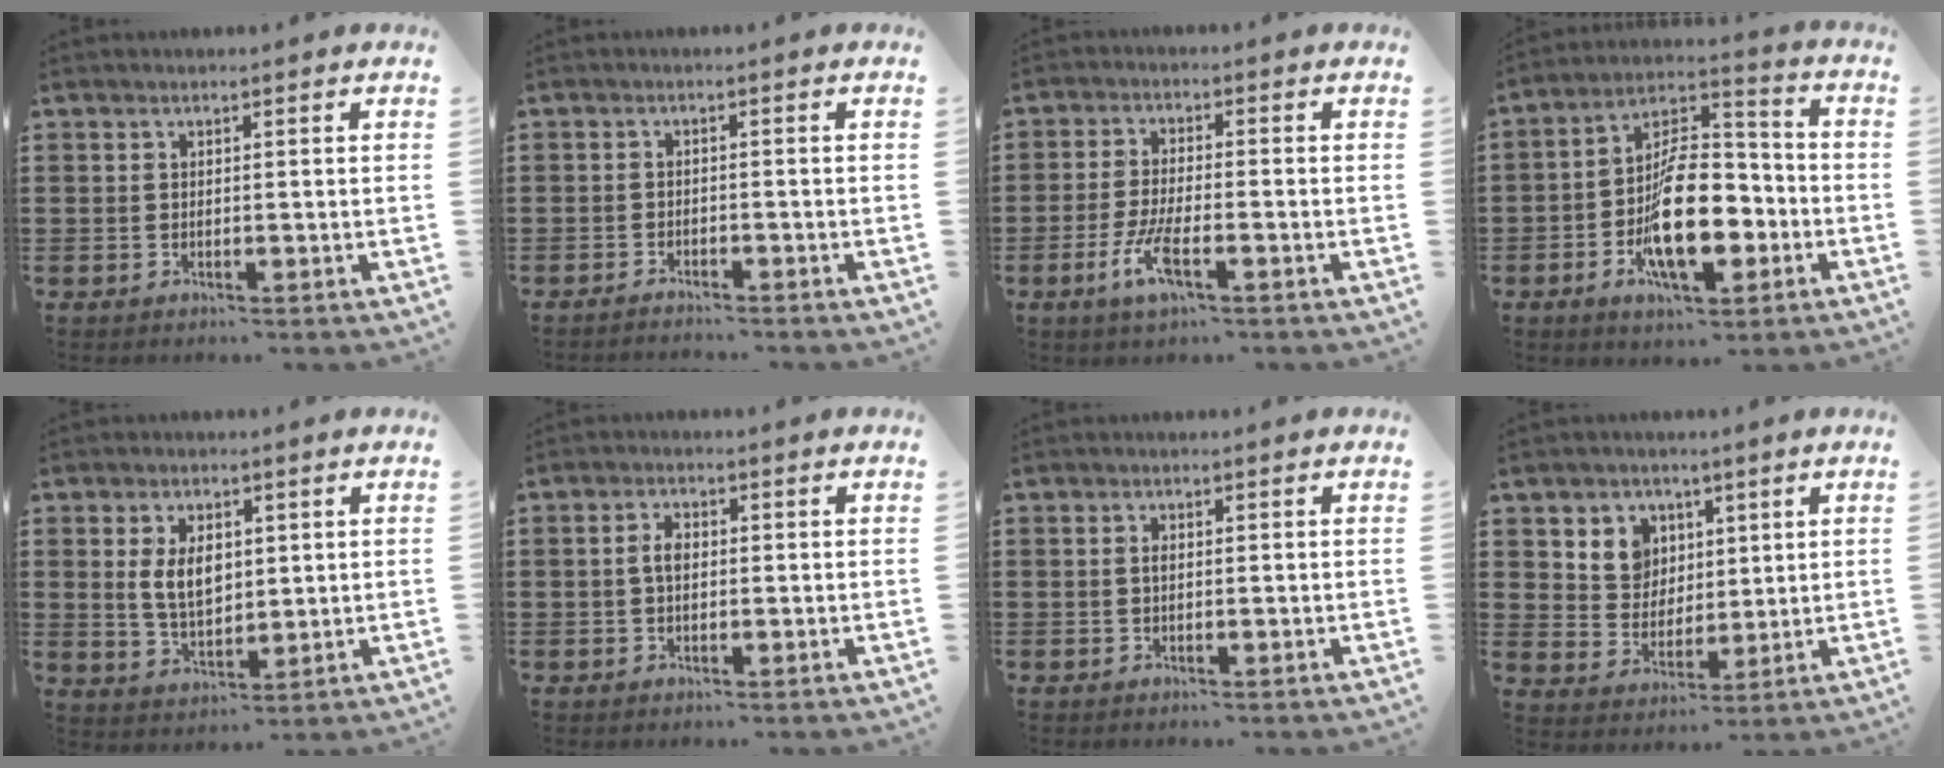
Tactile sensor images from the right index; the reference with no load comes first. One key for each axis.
{"total": 1.7, "fx": -1.7, "fy": -0.1, "fz": -0.2, "tx": 0.000, "ty": 0.003, "tz": -0.037}
{"total": 5.8, "fx": -2.8, "fy": 1.4, "fz": 4.8, "tx": -0.110, "ty": -0.012, "tz": -0.056}
{"total": 14.1, "fx": -4.4, "fy": 6.8, "fz": 11.5, "tx": -0.210, "ty": 0.003, "tz": -0.077}
{"total": 5.7, "fx": 0.9, "fy": 3.3, "fz": 4.6, "tx": -0.096, "ty": 0.005, "tz": 0.011}
{"total": 2.5, "fx": -0.2, "fy": 1.3, "fz": 2.1, "tx": -0.042, "ty": 0.005, "tz": -0.006}
{"total": 0.8, "fx": -0.2, "fy": 0.3, "fz": 0.7, "tx": -0.015, "ty": -0.001, "tz": -0.004}
{"total": 5.9, "fx": 2.7, "fy": 5.2, "fz": 0.8, "tx": -0.041, "ty": 0.006, "tz": 0.048}